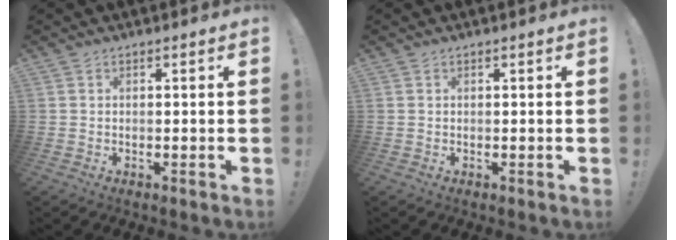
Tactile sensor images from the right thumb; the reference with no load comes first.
{"total": 0.0}